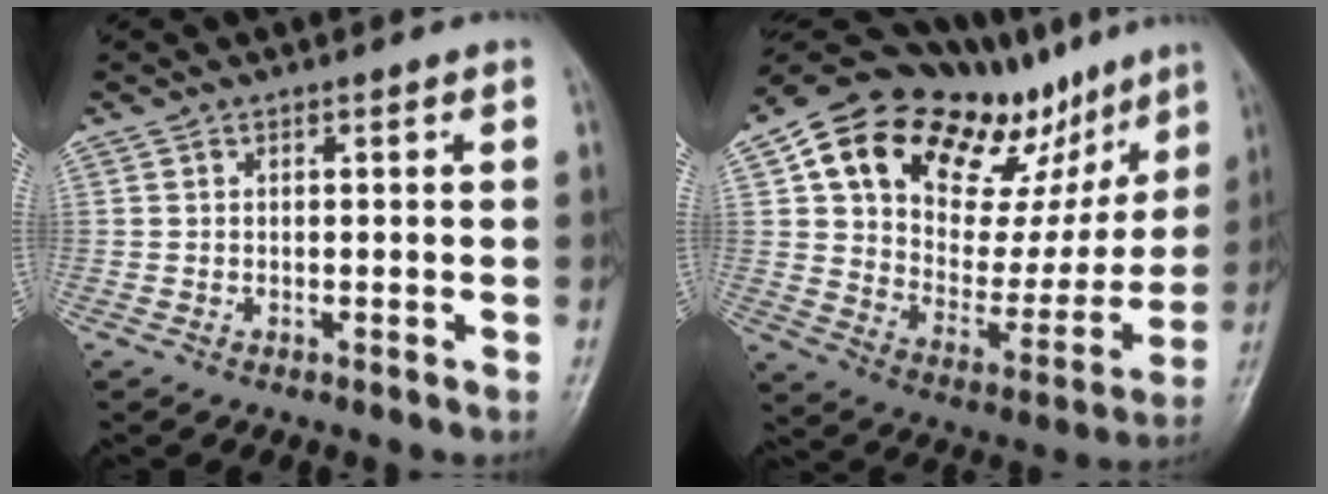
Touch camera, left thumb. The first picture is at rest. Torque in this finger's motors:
{"motor_torque": [1.51, 2.12, 1.42, -1.35, 0.30]}